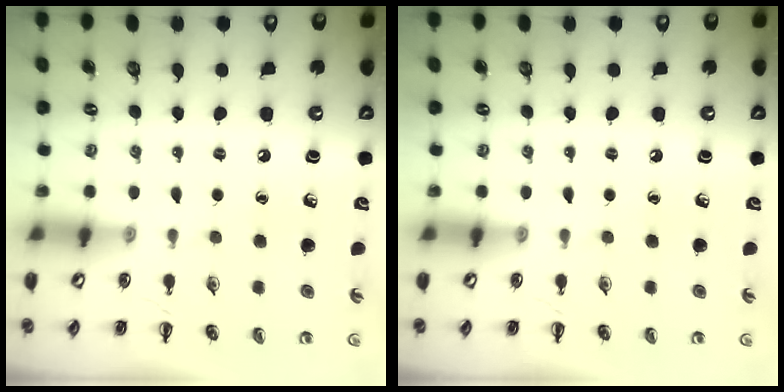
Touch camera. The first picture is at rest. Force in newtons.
{"total": 0.0}